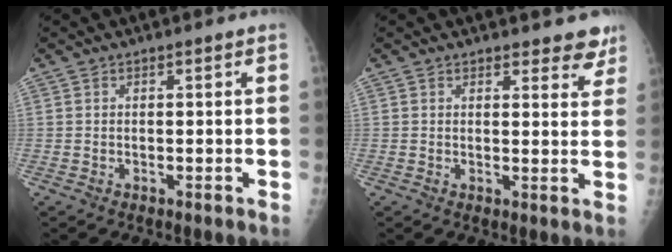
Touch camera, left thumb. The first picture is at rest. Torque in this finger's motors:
{"motor_torque": [0.14, 0.29, -0.16, -0.12, 0.01]}